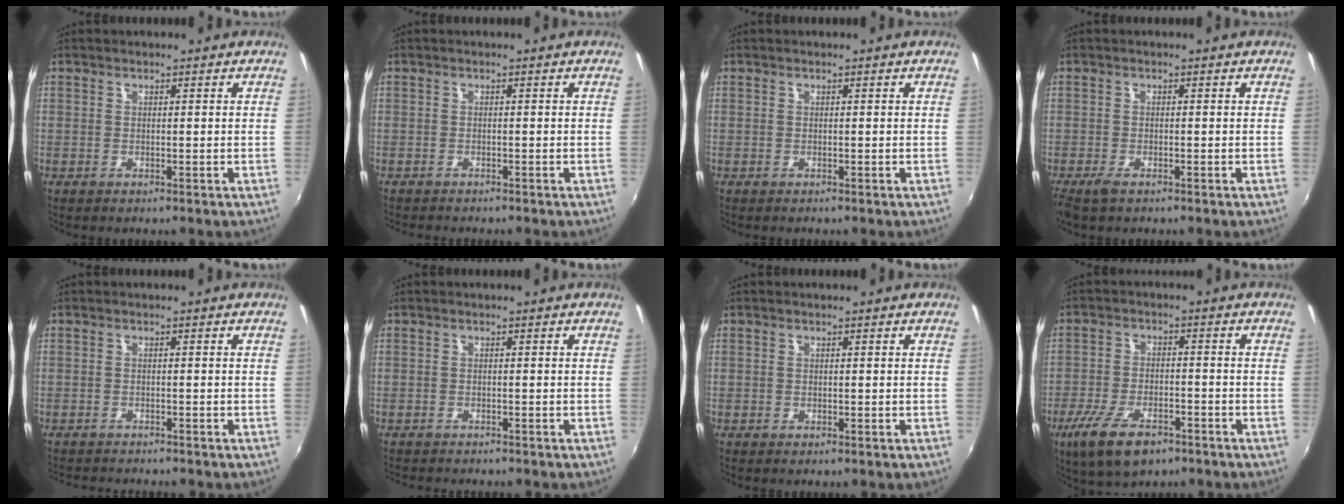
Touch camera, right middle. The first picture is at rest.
{"total": 1.9, "force": [-1.8, 0.2, 0.5], "torque": [-0.017, -0.012, -0.029]}
{"total": 0.0}
{"total": 2.7, "force": [-1.9, 0.9, 1.7], "torque": [-0.040, -0.010, -0.037]}
{"total": 3.6, "force": [-3.5, 0.4, 1.0], "torque": [-0.030, -0.015, -0.055]}
{"total": 2.4, "force": [-2.3, 0.3, 0.7], "torque": [-0.022, -0.014, -0.037]}
{"total": 0.0}
{"total": 11.2, "force": [-7.0, 4.5, 7.5], "torque": [-0.171, -0.027, -0.125]}